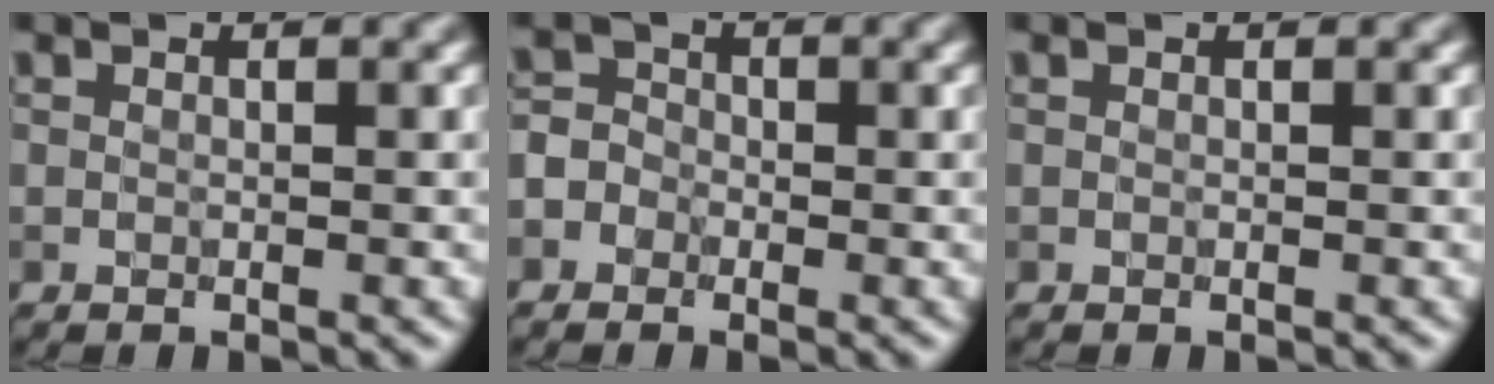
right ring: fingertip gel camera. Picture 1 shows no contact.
{"total": 2.9, "force": [-1.4, 2.4, 0.8], "torque": [0.002, 0.012, -0.037]}
{"total": 0.0}